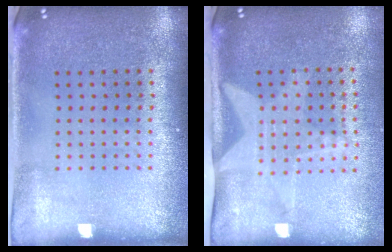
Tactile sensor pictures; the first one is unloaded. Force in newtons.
{"total": 2.1, "press": 1.5, "slide": 1.4}